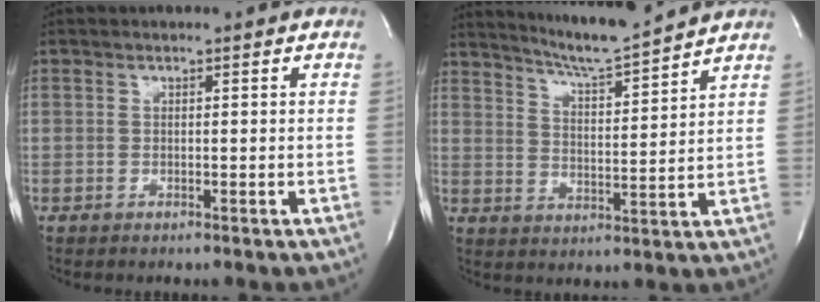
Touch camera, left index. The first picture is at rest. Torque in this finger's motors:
{"motor_torque": [-0.11, 0.07, 0.37, 0.09]}